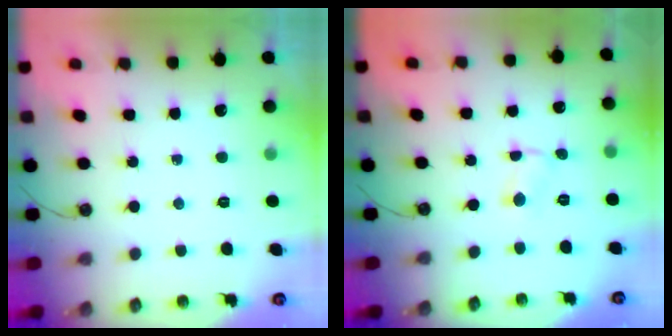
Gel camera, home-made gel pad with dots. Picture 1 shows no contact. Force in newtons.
{"total": 1.0, "press": 1.0, "slide": 0.1}